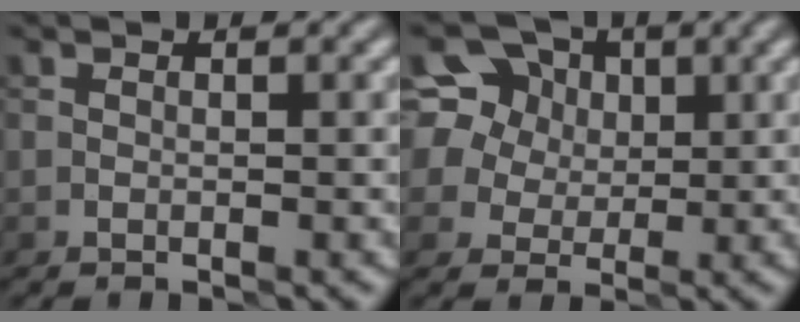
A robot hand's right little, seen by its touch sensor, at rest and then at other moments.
{"total": 9.7, "force": [4.3, 7.7, 4.1], "torque": [-0.097, 0.035, 0.064]}